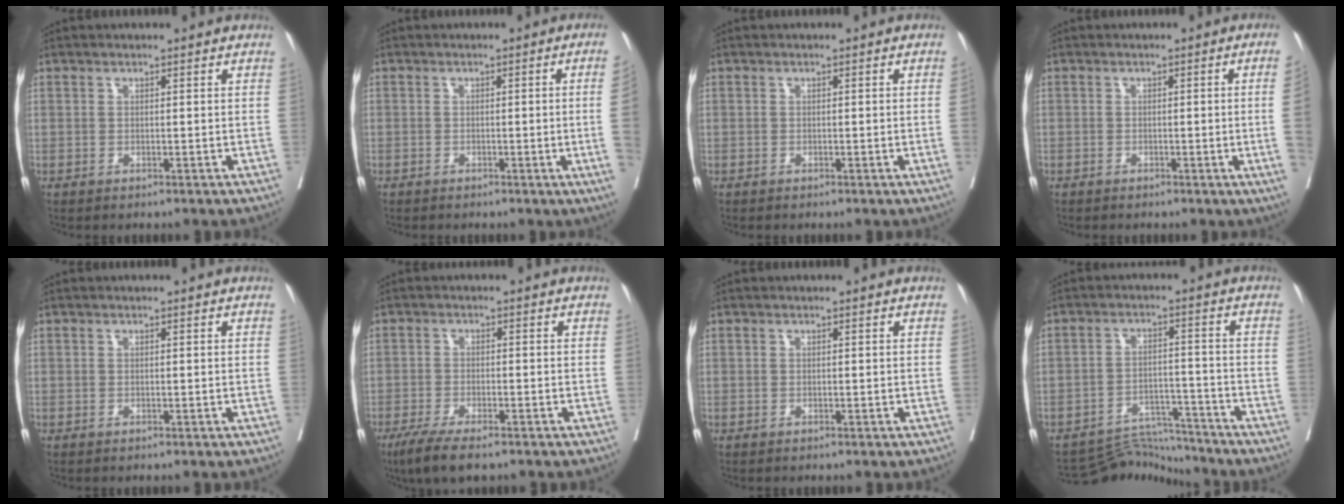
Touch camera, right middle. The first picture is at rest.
{"total": 4.6, "force": [-0.8, -1.6, 4.3], "torque": [-0.044, -0.008, -0.010]}
{"total": 0.6, "force": [0.0, -0.2, 0.5], "torque": [-0.004, 0.002, 0.002]}
{"total": 4.2, "force": [-0.7, -1.6, 3.9], "torque": [-0.043, -0.007, -0.009]}
{"total": 0.0}
{"total": 7.0, "force": [-5.1, 1.5, 4.6], "torque": [-0.075, -0.016, -0.084]}
{"total": 0.0}
{"total": 7.4, "force": [-7.1, 0.0, -1.8], "torque": [0.031, 0.013, -0.118]}